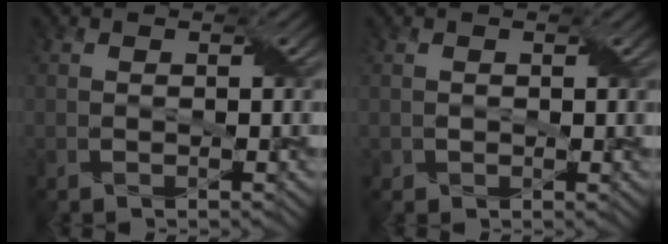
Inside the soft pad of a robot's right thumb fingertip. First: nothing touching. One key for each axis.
{"total": 1.1, "fx": 0.3, "fy": 1.0, "fz": 0.4, "tx": -0.013, "ty": -0.002, "tz": 0.008}